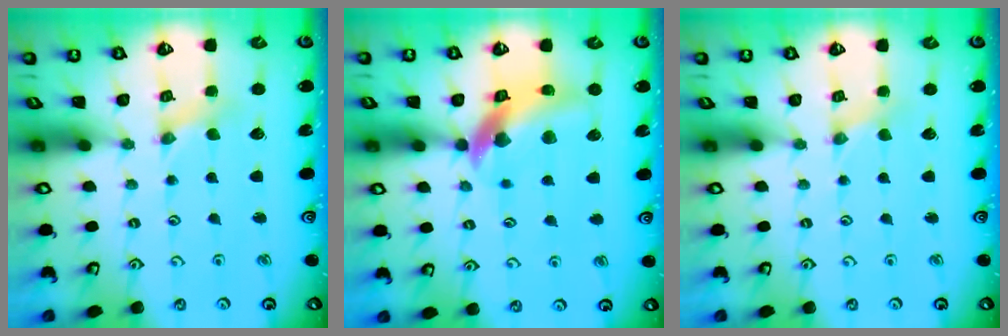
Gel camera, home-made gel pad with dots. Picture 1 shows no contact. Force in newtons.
{"total": 12.8, "press": 12.7, "slide": 1.9}
{"total": 0.0}